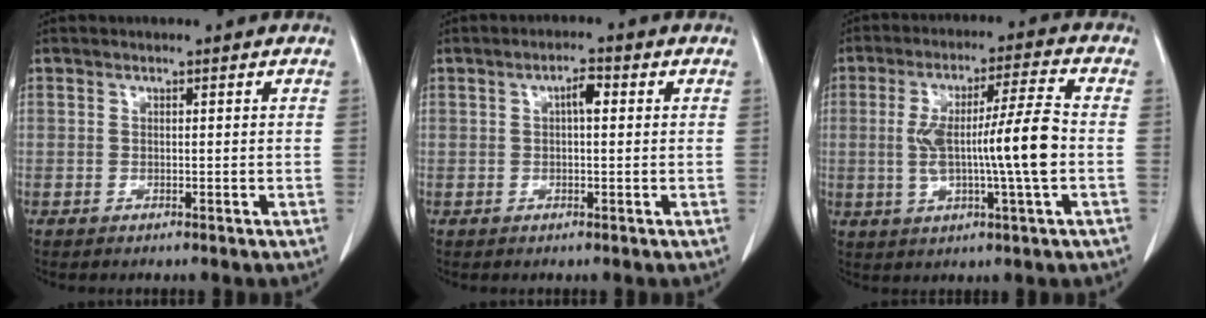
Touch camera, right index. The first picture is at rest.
{"total": 2.6, "force": [0.5, 0.7, 2.4], "torque": [-0.040, 0.006, 0.007]}
{"total": 12.2, "force": [-0.9, -0.1, 12.1], "torque": [-0.220, 0.010, -0.017]}